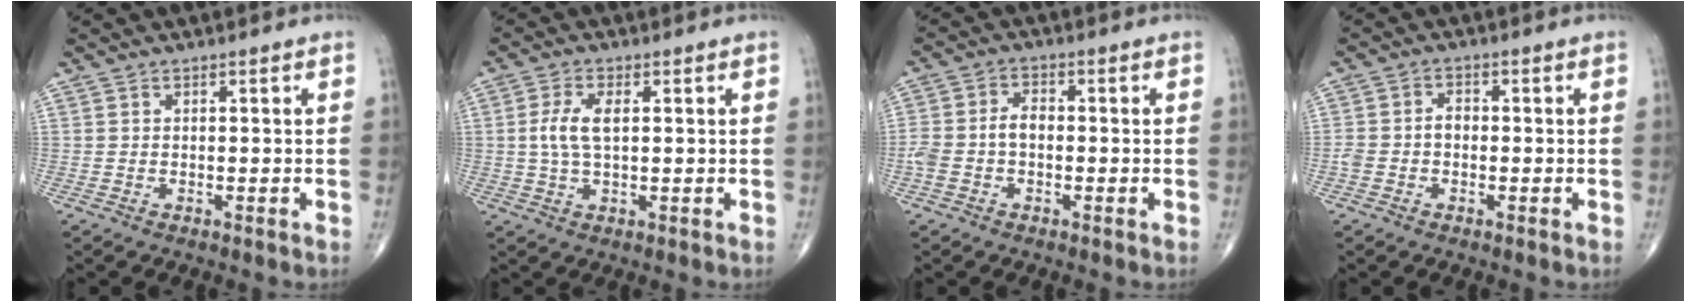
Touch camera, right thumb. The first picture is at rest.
{"total": 5.5, "force": [0.8, 2.5, 4.8], "torque": [-0.109, 0.004, 0.013]}
{"total": 5.3, "force": [-1.0, 3.3, 4.0], "torque": [-0.094, 0.022, -0.022]}
{"total": 3.2, "force": [-0.7, 2.3, 2.1], "torque": [-0.042, 0.016, -0.016]}